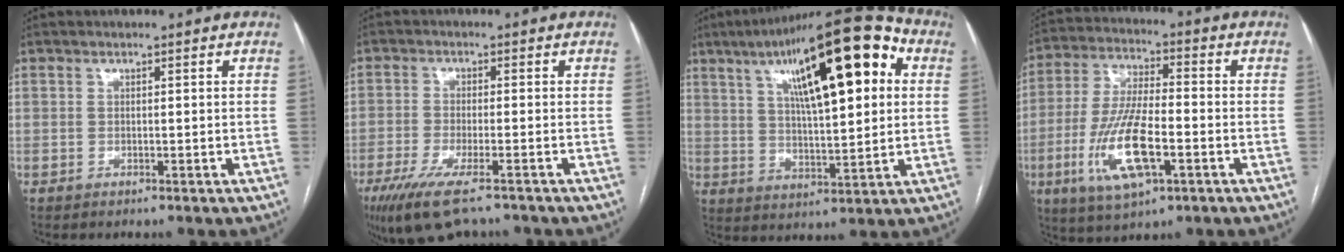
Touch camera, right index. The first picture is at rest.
{"total": 10.9, "force": [-7.7, 2.4, 7.3], "torque": [-0.128, -0.026, -0.124]}
{"total": 22.3, "force": [8.3, 5.7, 19.9], "torque": [-0.320, 0.045, 0.128]}
{"total": 13.7, "force": [-4.3, 3.9, 12.4], "torque": [-0.260, -0.009, -0.076]}